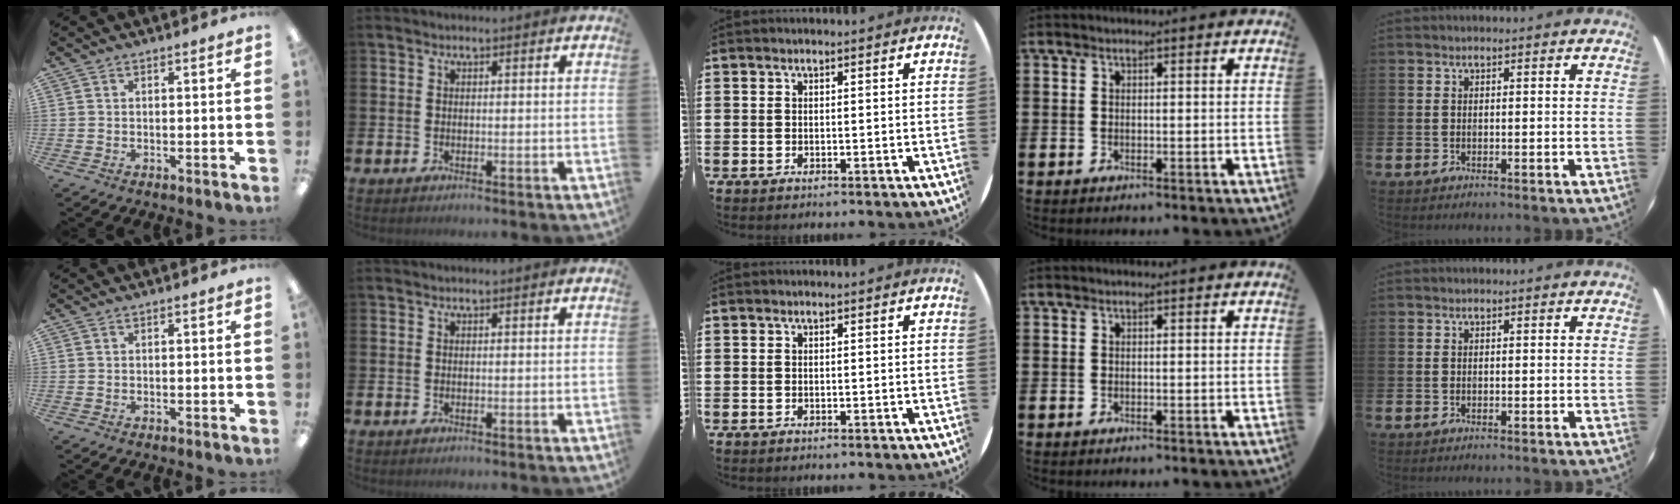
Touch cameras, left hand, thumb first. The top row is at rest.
{}